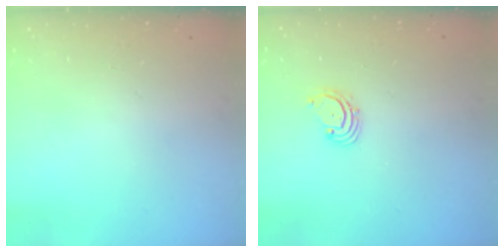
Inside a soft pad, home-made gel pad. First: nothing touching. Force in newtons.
{"total": 1.9, "press": 1.8, "slide": 0.2}